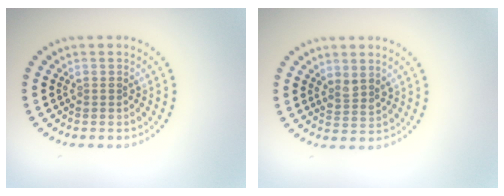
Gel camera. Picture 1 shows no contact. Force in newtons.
{"total": 1.5, "press": 1.2, "slide": 0.9}